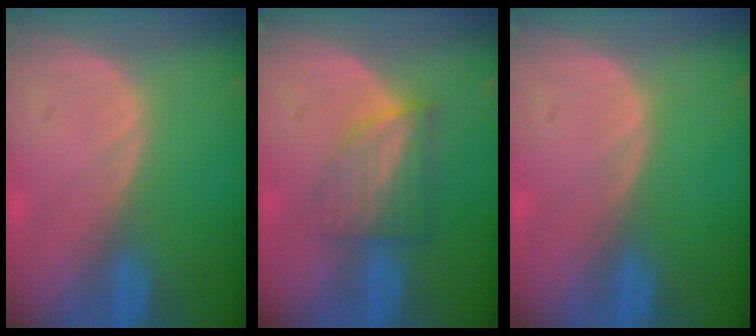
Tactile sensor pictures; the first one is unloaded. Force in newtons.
{"total": 6.3, "press": 5.6, "slide": 2.9}
{"total": 0.0}